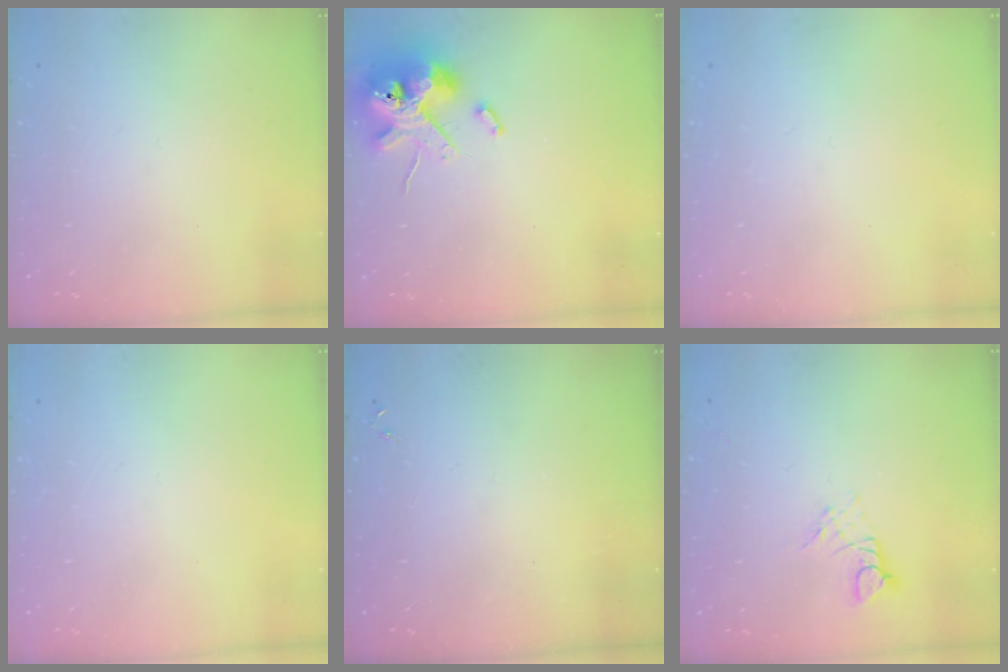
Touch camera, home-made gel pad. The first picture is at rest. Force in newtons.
{"total": 12.9, "press": 12.7, "slide": 2.2}
{"total": 0.0}
{"total": 0.0}
{"total": 0.0}
{"total": 2.6, "press": 2.6, "slide": 0.3}